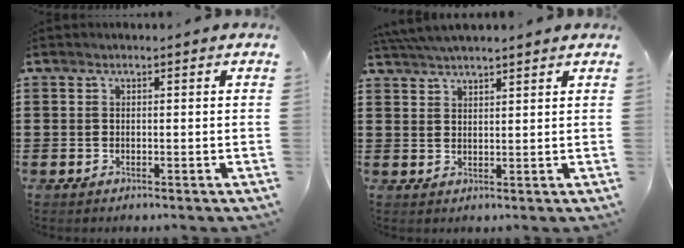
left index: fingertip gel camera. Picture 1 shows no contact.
{"total": 4.0, "force": [3.7, 0.2, 1.4], "torque": [-0.037, 0.000, 0.070]}